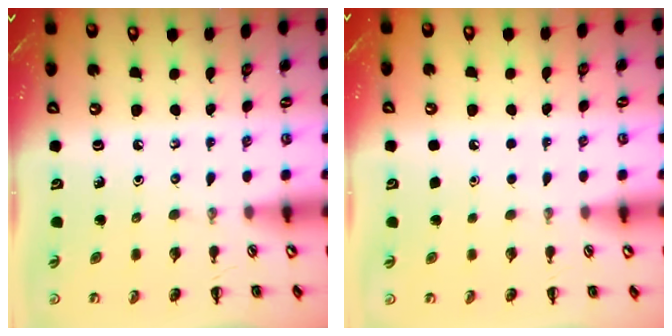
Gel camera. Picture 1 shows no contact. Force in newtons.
{"total": 1.6, "press": 1.6, "slide": 0.1}